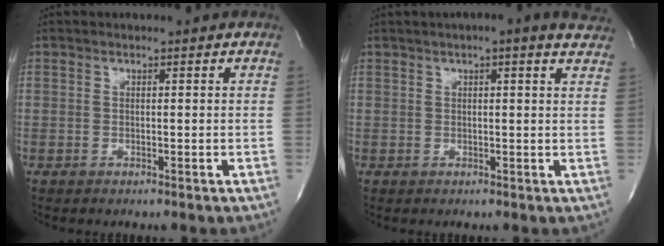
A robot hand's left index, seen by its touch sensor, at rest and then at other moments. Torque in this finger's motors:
{"motor_torque": [0.53, -0.60, 0.38, 0.01]}